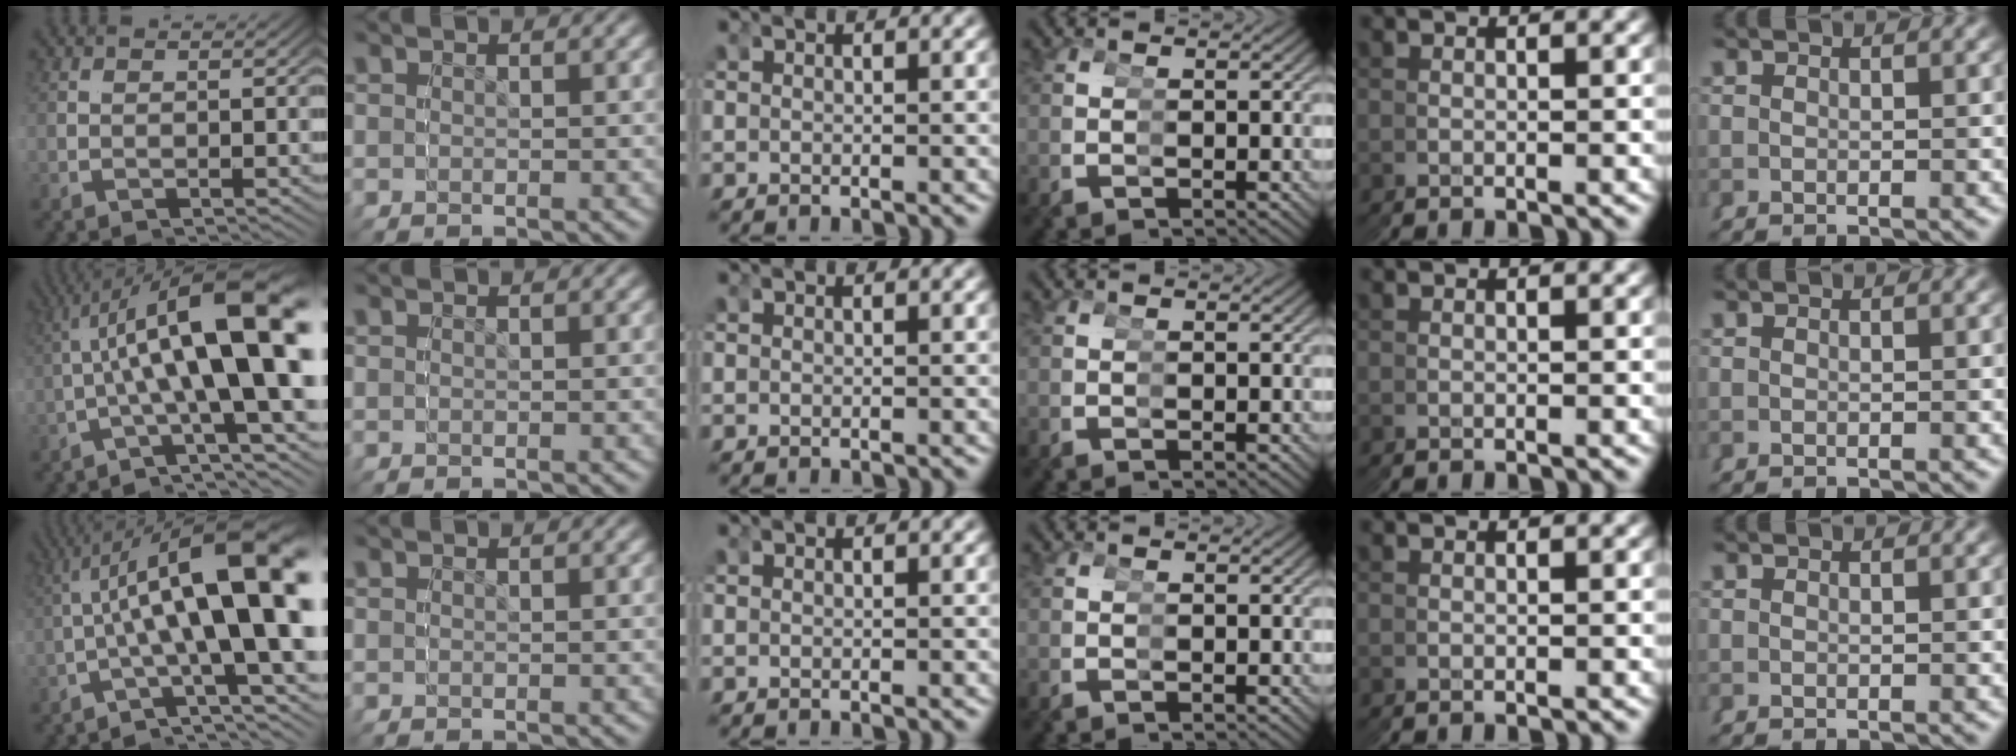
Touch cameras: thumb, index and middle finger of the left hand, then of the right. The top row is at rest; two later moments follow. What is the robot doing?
{"motion": "grasp_and_lifting", "object": "cubes"}